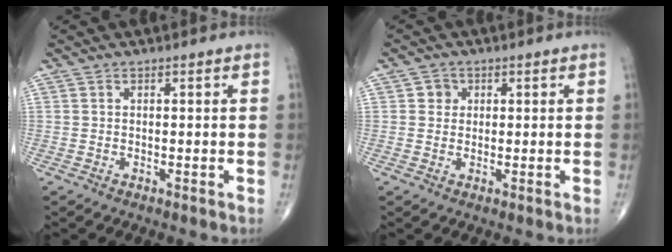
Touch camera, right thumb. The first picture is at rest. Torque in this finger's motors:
{"motor_torque": [0.14, 0.10, 0.14, 0.06, -0.01]}